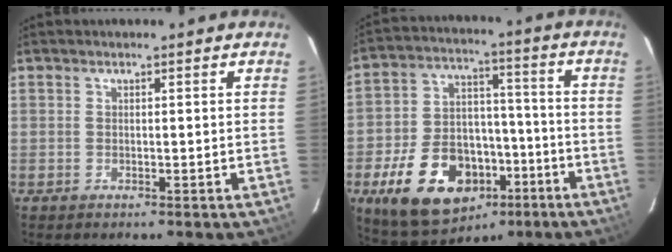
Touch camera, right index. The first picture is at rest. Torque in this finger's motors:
{"motor_torque": [1.83, -0.31, 0.47, 0.09]}